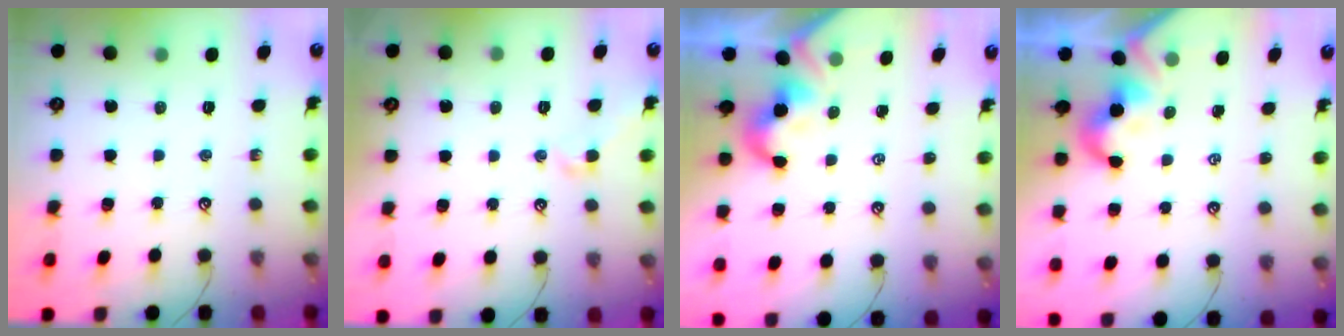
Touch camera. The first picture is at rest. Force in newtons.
{"total": 2.9, "press": 2.9, "slide": 0.7}
{"total": 1.9, "press": 1.9, "slide": 0.5}
{"total": 2.1, "press": 2.0, "slide": 0.5}